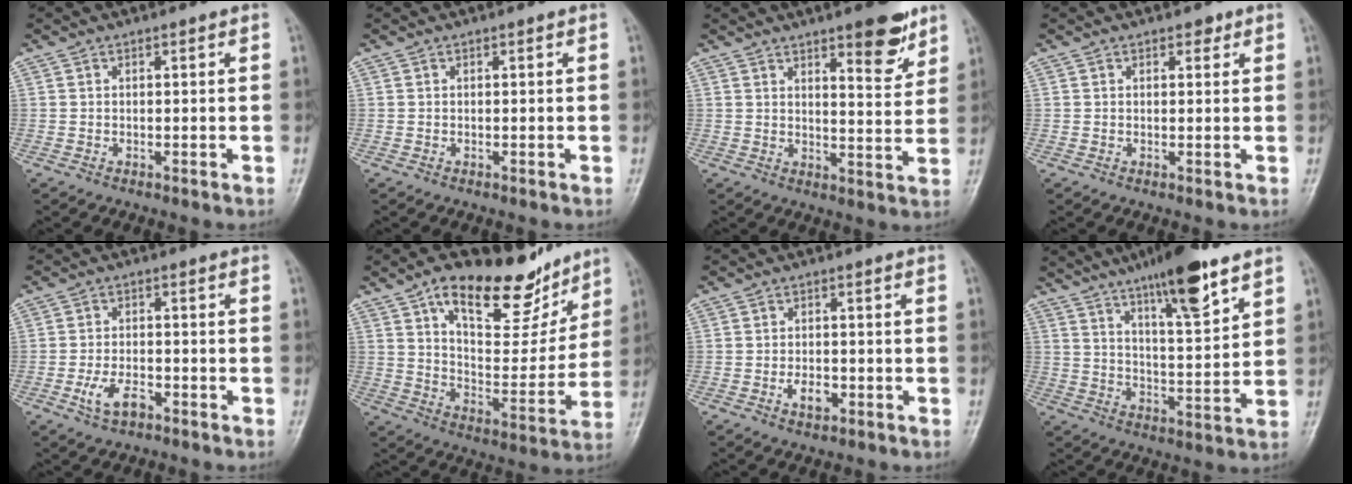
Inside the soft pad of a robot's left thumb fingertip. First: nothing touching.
{"total": 0.0}
{"total": 8.9, "force": [5.9, 2.6, 6.2], "torque": [-0.066, -0.040, 0.083]}
{"total": 1.5, "force": [1.0, 0.9, 0.7], "torque": [0.002, -0.004, 0.010]}
{"total": 4.8, "force": [-2.4, 2.5, 3.4], "torque": [-0.068, 0.012, -0.042]}
{"total": 21.4, "force": [13.7, 9.4, 13.5], "torque": [-0.151, -0.059, 0.221]}
{"total": 3.3, "force": [-1.2, 2.0, 2.3], "torque": [-0.033, 0.003, -0.018]}
{"total": 15.0, "force": [9.8, 3.1, 11.0], "torque": [-0.163, -0.049, 0.162]}